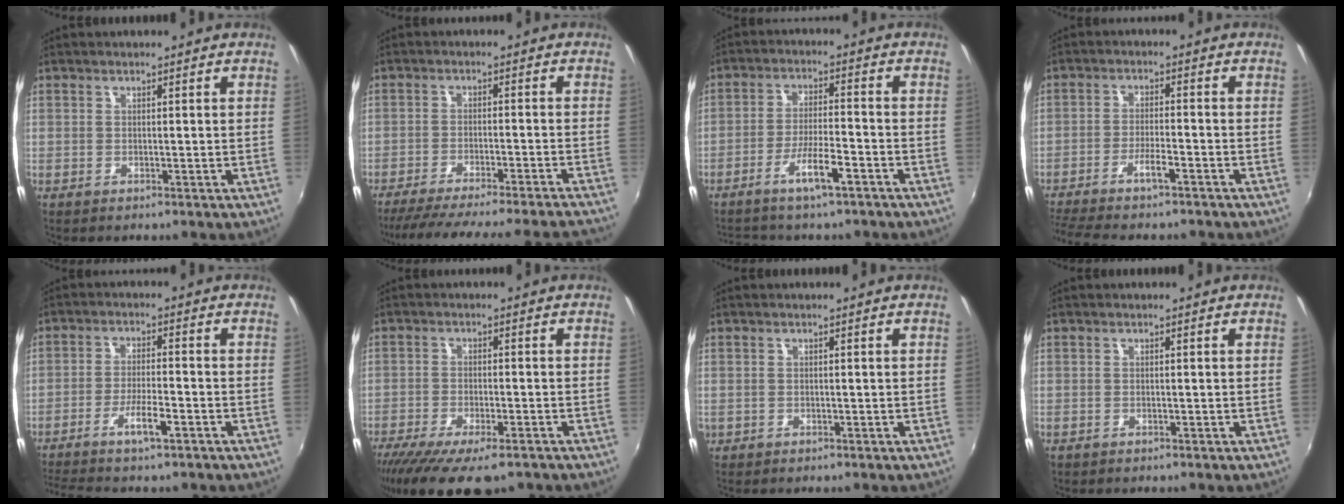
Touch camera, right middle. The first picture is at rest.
{"total": 20.6, "force": [-18.8, -0.3, 8.6], "torque": [-0.154, -0.019, -0.271]}
{"total": 6.3, "force": [-4.4, 1.1, 4.3], "torque": [-0.090, 0.002, -0.075]}
{"total": 8.3, "force": [-6.9, 0.7, 4.6], "torque": [-0.109, -0.009, -0.119]}
{"total": 7.3, "force": [-5.2, 0.9, 5.1], "torque": [-0.114, -0.001, -0.094]}
{"total": 14.1, "force": [-10.6, 3.9, 8.3], "torque": [-0.174, -0.051, -0.171]}
{"total": 0.7, "force": [-0.2, 0.7, 0.1], "torque": [-0.001, -0.004, -0.003]}
{"total": 0.0}